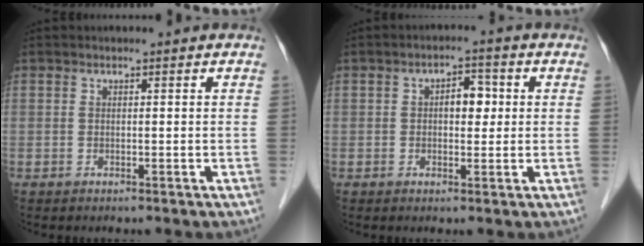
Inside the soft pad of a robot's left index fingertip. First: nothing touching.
{"total": 3.8, "force": [0.4, 2.0, 3.1], "torque": [-0.045, 0.015, 0.007]}